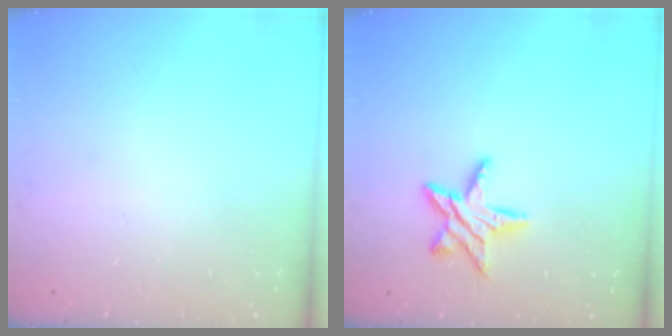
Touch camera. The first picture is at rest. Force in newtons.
{"total": 10.1, "press": 10.1, "slide": 0.5}